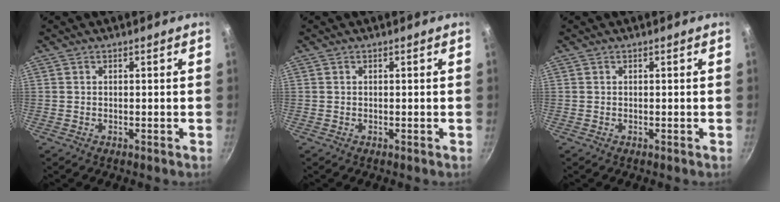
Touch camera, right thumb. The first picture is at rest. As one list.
[{"total": 0.0}, {"total": 0.0}]